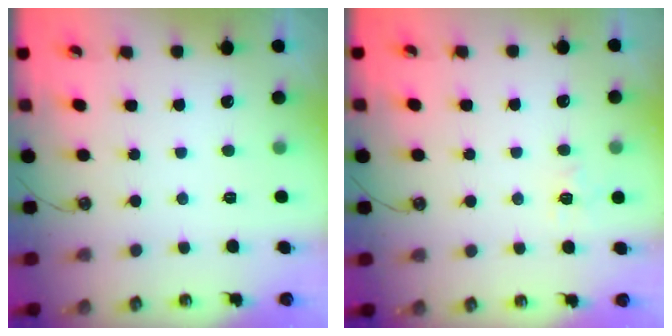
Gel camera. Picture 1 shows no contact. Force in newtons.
{"total": 6.5, "press": 6.5, "slide": 0.6}